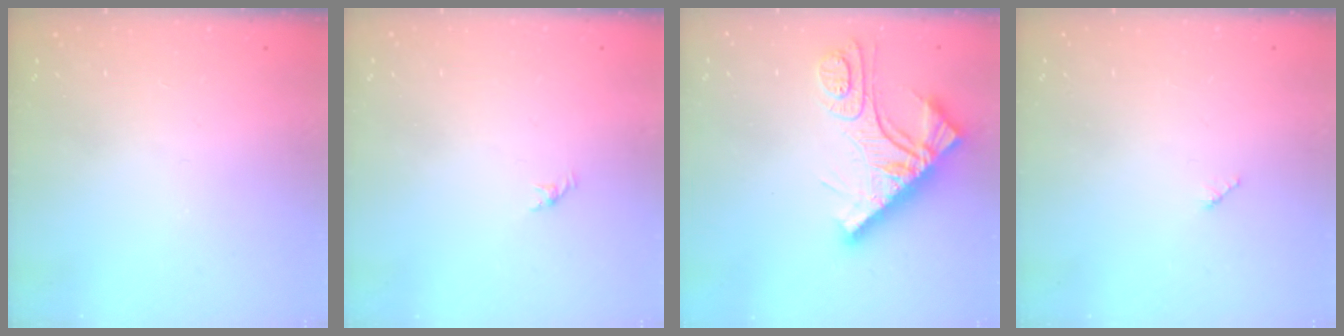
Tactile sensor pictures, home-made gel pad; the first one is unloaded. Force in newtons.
{"total": 0.5, "press": 0.3, "slide": 0.4}
{"total": 14.4, "press": 14.3, "slide": 1.5}
{"total": 2.5, "press": 2.5, "slide": 0.3}